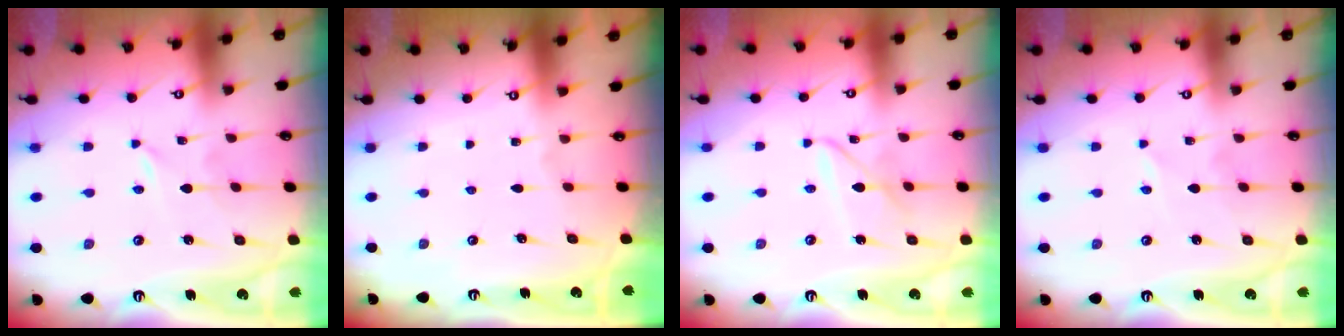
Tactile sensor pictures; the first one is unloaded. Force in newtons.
{"total": 0.0}
{"total": 6.6, "press": 6.6, "slide": 0.5}
{"total": 2.0, "press": 2.0, "slide": 0.3}